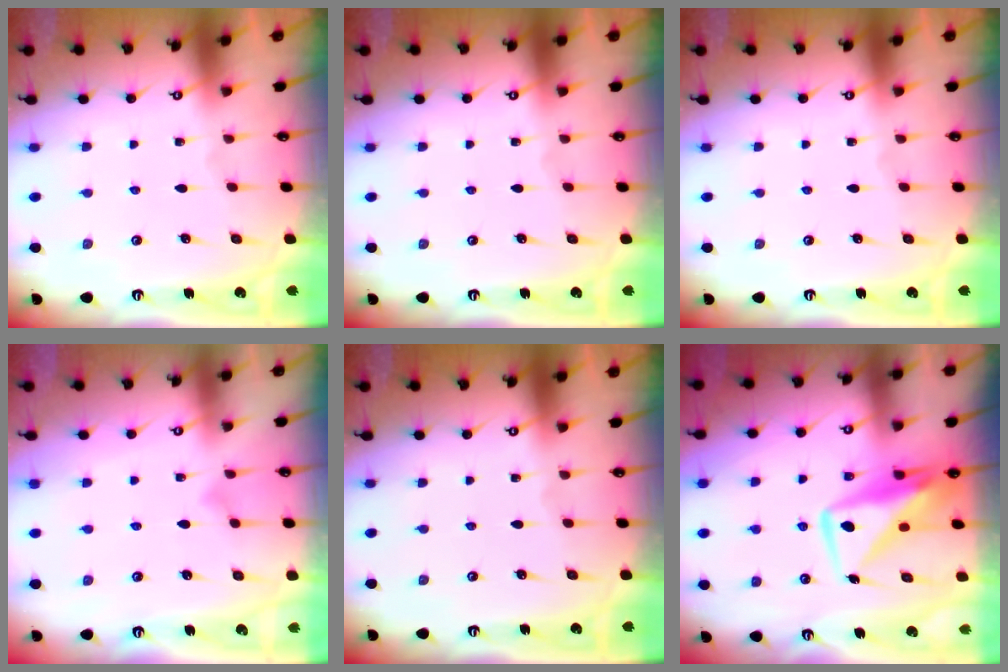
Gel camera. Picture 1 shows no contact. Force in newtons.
{"total": 0.0}
{"total": 0.0}
{"total": 3.4, "press": 3.4, "slide": 0.2}
{"total": 0.0}
{"total": 10.7, "press": 10.7, "slide": 0.9}